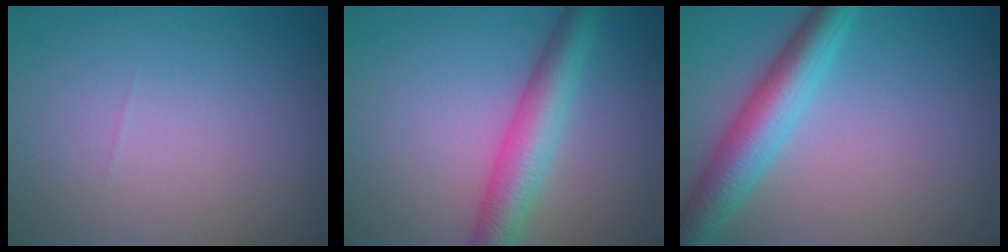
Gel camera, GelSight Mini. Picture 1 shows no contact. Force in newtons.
{"total": 5.0, "press": 5.0, "slide": 0.1}
{"total": 5.7, "press": 5.7, "slide": 0.1}